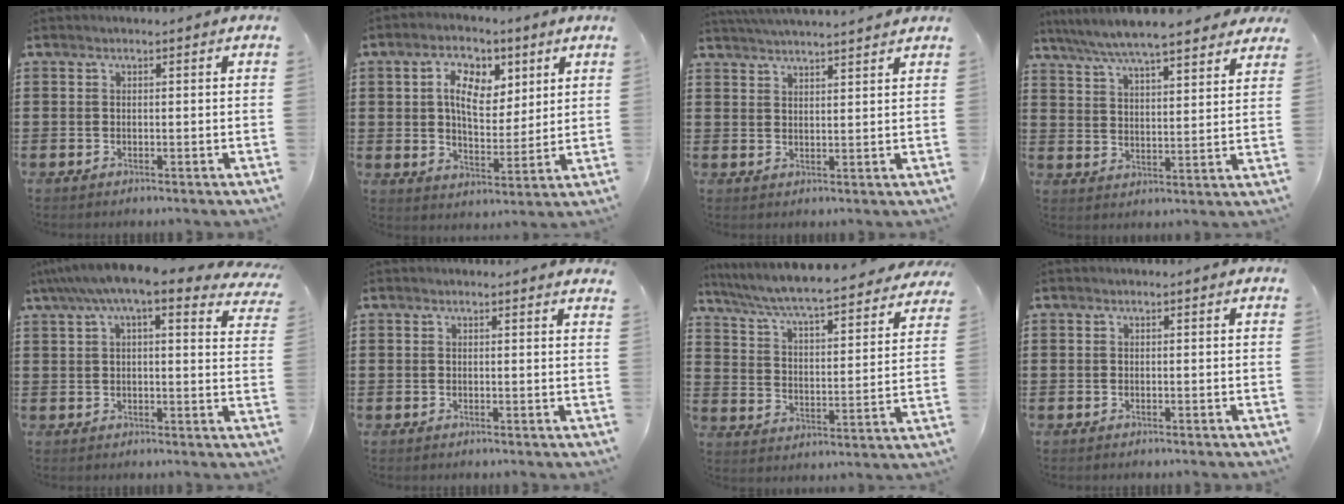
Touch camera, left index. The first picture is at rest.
{"total": 7.6, "force": [3.2, 4.5, 5.2], "torque": [-0.099, 0.005, 0.051]}
{"total": 3.2, "force": [3.1, -0.5, 0.3], "torque": [-0.016, -0.011, 0.058]}
{"total": 6.6, "force": [6.1, 0.2, 2.4], "torque": [-0.072, -0.029, 0.107]}
{"total": 8.2, "force": [6.2, 1.1, 5.3], "torque": [-0.120, -0.012, 0.109]}
{"total": 1.0, "force": [0.9, -0.2, 0.5], "torque": [-0.011, -0.003, 0.017]}
{"total": 5.7, "force": [5.2, -0.3, 2.2], "torque": [-0.069, -0.045, 0.082]}
{"total": 0.0}